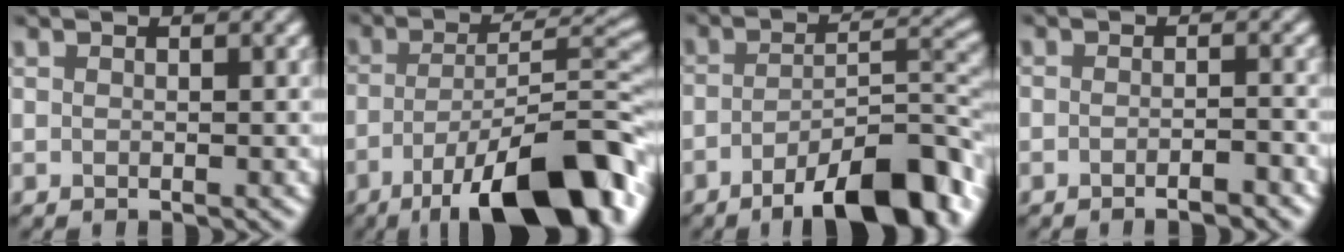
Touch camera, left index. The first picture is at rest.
{"total": 14.8, "force": [-8.2, 4.5, 11.6], "torque": [-0.175, -0.005, -0.134]}
{"total": 10.8, "force": [-6.8, 3.4, 7.7], "torque": [-0.105, 0.001, -0.109]}
{"total": 1.6, "force": [-1.4, 0.1, 0.7], "torque": [-0.005, -0.001, -0.026]}